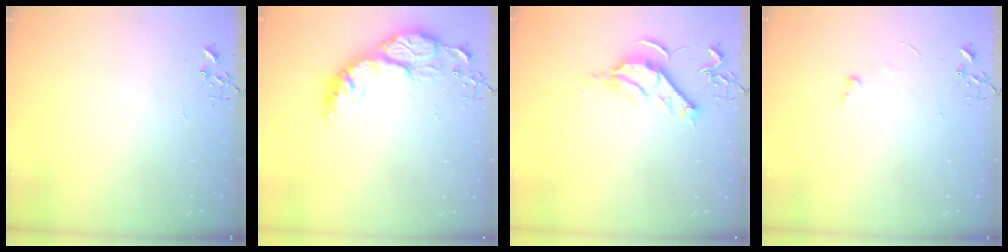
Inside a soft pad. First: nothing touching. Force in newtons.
{"total": 16.7, "press": 16.7, "slide": 1.3}
{"total": 10.3, "press": 10.2, "slide": 1.3}
{"total": 2.6, "press": 2.6, "slide": 0.4}